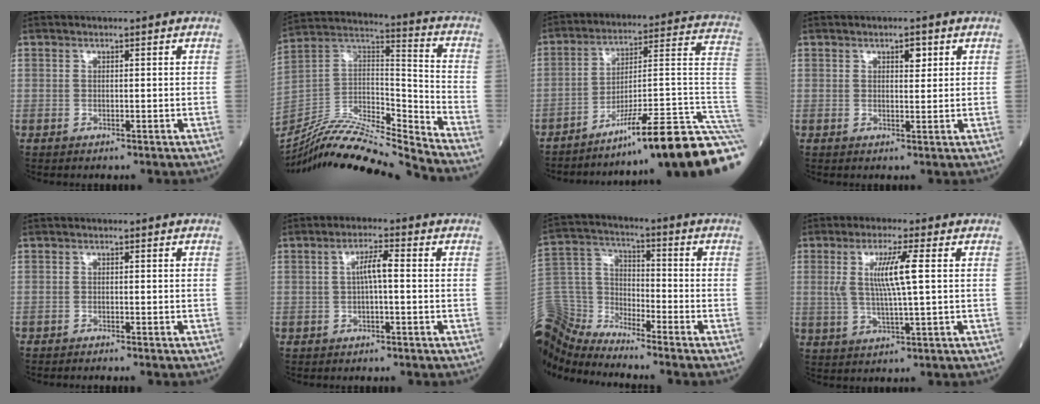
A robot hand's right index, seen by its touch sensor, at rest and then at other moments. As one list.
[{"total": 20.8, "force": [-19.8, -0.4, 6.4], "torque": [-0.128, 0.025, -0.347]}, {"total": 23.4, "force": [-16.6, -0.9, 16.4], "torque": [-0.120, 0.020, -0.252]}, {"total": 2.0, "force": [1.0, 0.8, 1.5], "torque": [-0.021, 0.000, 0.014]}, {"total": 1.8, "force": [-1.7, -0.1, 0.8], "torque": [-0.012, 0.000, -0.020]}, {"total": 3.3, "force": [0.0, 0.4, 3.2], "torque": [-0.058, 0.009, 0.001]}, {"total": 11.9, "force": [-11.7, 0.7, 2.0], "torque": [-0.060, 0.029, -0.234]}, {"total": 7.0, "force": [1.4, -0.1, 6.9], "torque": [-0.140, 0.000, 0.028]}]